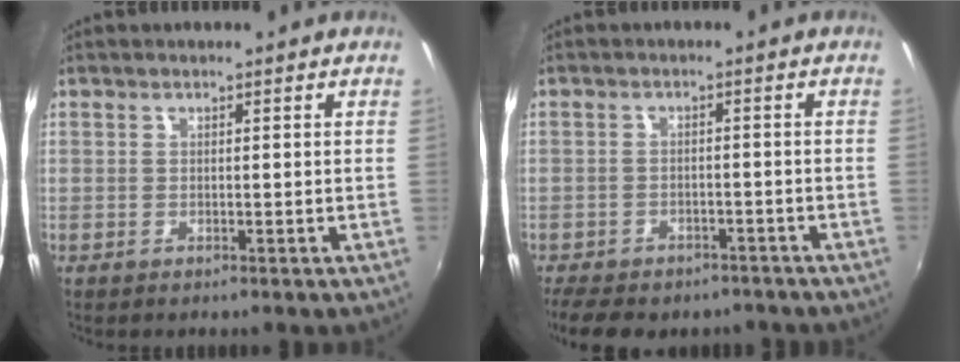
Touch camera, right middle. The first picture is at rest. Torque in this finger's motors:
{"motor_torque": [1.06, -1.08, 0.17, 0.09]}